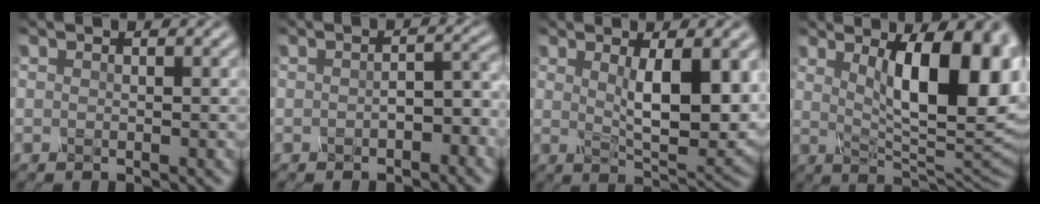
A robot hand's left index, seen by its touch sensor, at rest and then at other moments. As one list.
[{"total": 2.5, "force": [-1.0, 1.2, 2.0], "torque": [-0.030, 0.004, -0.016]}, {"total": 7.6, "force": [1.5, 2.2, 7.1], "torque": [-0.109, -0.009, 0.033]}, {"total": 12.9, "force": [3.4, 4.4, 11.6], "torque": [-0.133, 0.000, 0.051]}]